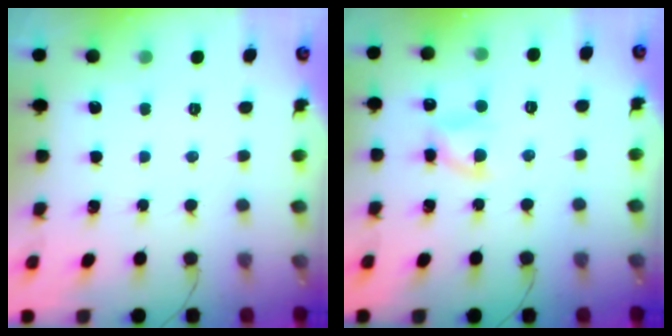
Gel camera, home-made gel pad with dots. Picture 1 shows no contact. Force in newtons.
{"total": 5.9, "press": 5.8, "slide": 1.4}